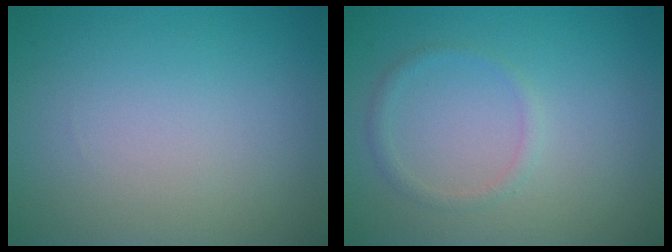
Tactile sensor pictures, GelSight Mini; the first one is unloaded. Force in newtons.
{"total": 1.1, "press": 1.1, "slide": 0.0}